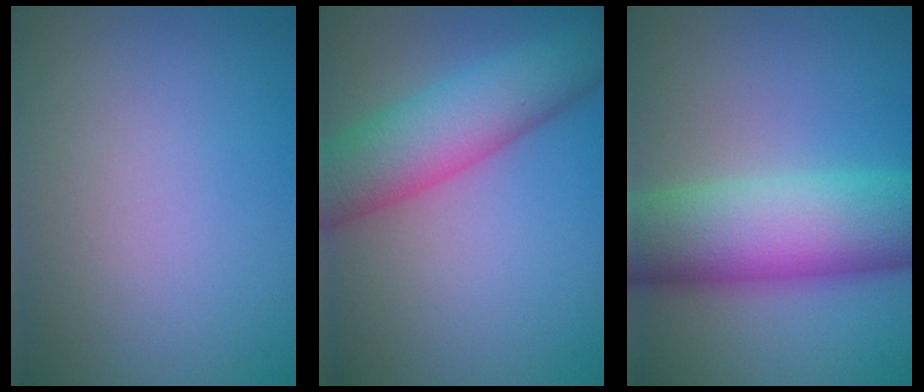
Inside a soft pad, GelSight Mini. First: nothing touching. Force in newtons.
{"total": 8.1, "press": 8.1, "slide": 0.5}
{"total": 11.6, "press": 11.6, "slide": 0.5}